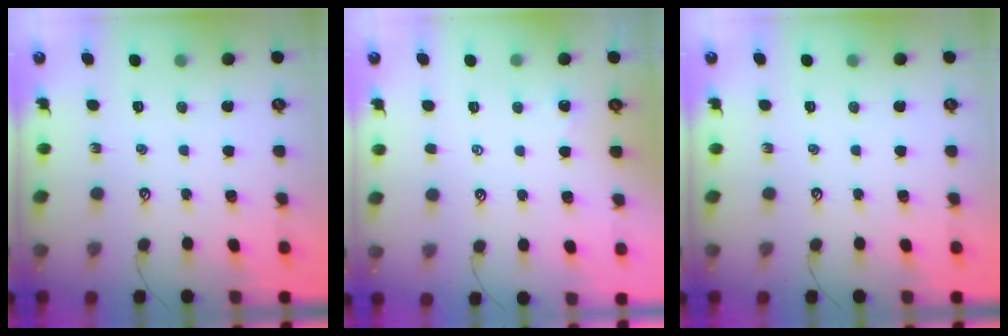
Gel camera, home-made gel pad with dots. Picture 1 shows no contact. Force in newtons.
{"total": 2.4, "press": 2.4, "slide": 0.1}
{"total": 0.0}